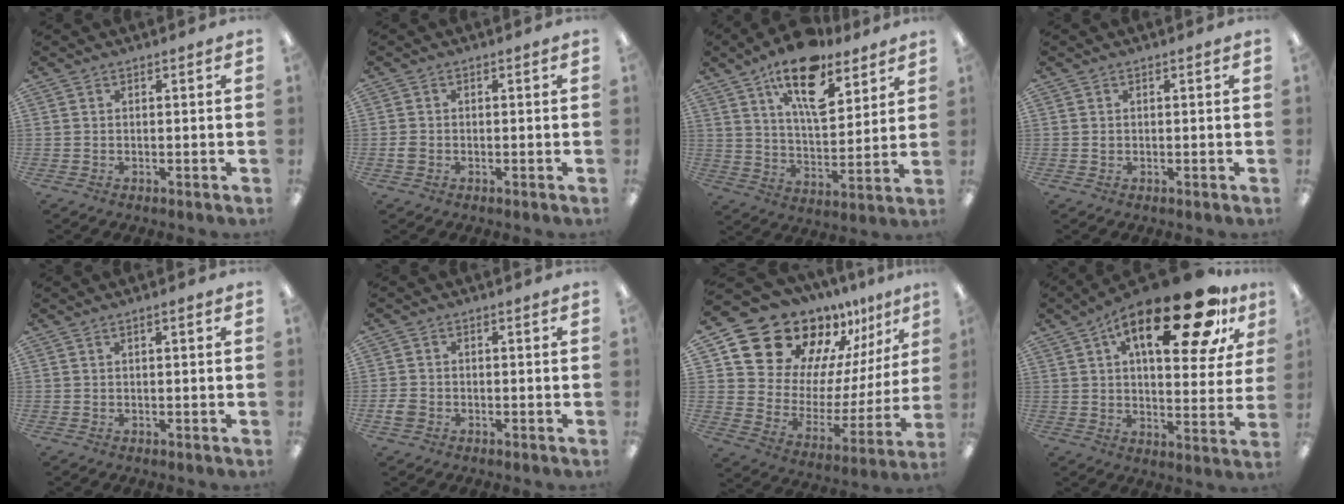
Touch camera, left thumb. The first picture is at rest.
{"total": 1.8, "force": [-0.6, 1.4, 1.0], "torque": [-0.017, 0.003, -0.011]}
{"total": 17.0, "force": [11.2, 7.5, 10.4], "torque": [-0.163, -0.054, 0.190]}
{"total": 0.7, "force": [-0.1, 0.6, 0.2], "torque": [-0.004, 0.003, -0.002]}
{"total": 0.9, "force": [0.2, 0.2, 0.9], "torque": [-0.015, 0.002, 0.004]}
{"total": 2.9, "force": [-1.1, 2.3, 1.4], "torque": [-0.028, 0.004, -0.023]}
{"total": 20.4, "force": [17.4, 9.4, 4.9], "torque": [-0.110, -0.142, 0.323]}
{"total": 24.5, "force": [13.1, 9.6, 18.3], "torque": [-0.271, -0.052, 0.205]}